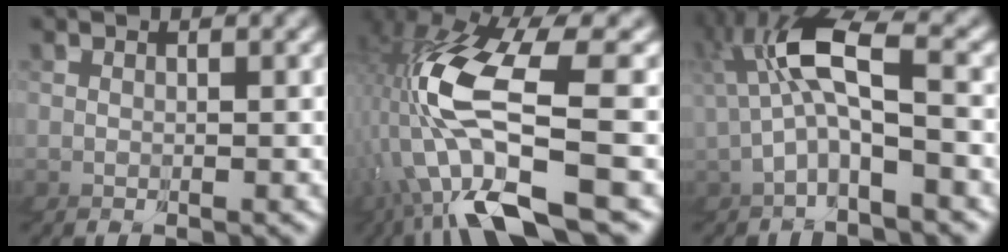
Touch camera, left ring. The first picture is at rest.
{"total": 7.5, "force": [-1.2, 3.5, 6.5], "torque": [-0.213, -0.018, -0.002]}
{"total": 5.2, "force": [0.3, 3.4, 3.9], "torque": [-0.113, 0.006, -0.001]}